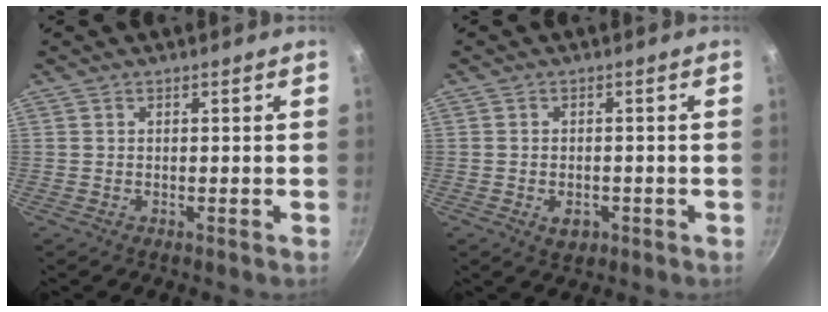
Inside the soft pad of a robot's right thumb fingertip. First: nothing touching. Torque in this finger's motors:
{"motor_torque": [-0.09, -0.09, -0.25, 0.18, -0.03]}